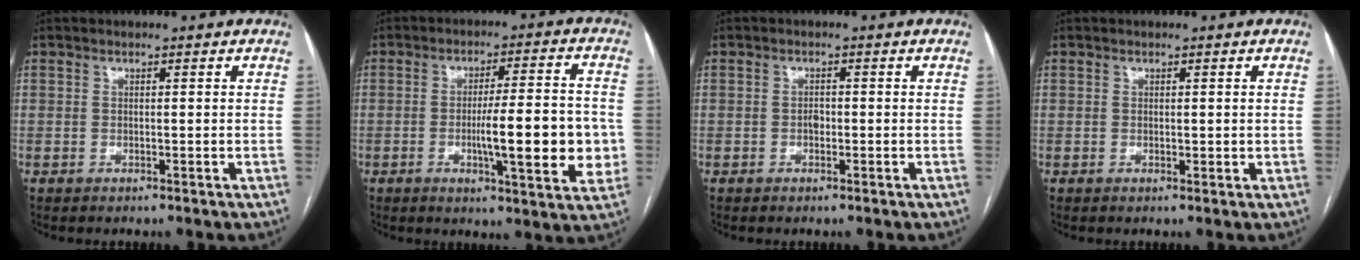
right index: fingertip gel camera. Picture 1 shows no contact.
{"total": 13.3, "force": [-2.2, 2.0, 13.0], "torque": [-0.184, 0.001, -0.031]}
{"total": 1.2, "force": [-0.3, 0.8, 0.8], "torque": [-0.014, 0.003, -0.006]}
{"total": 1.0, "force": [0.2, 0.6, 0.8], "torque": [-0.010, -0.003, 0.004]}